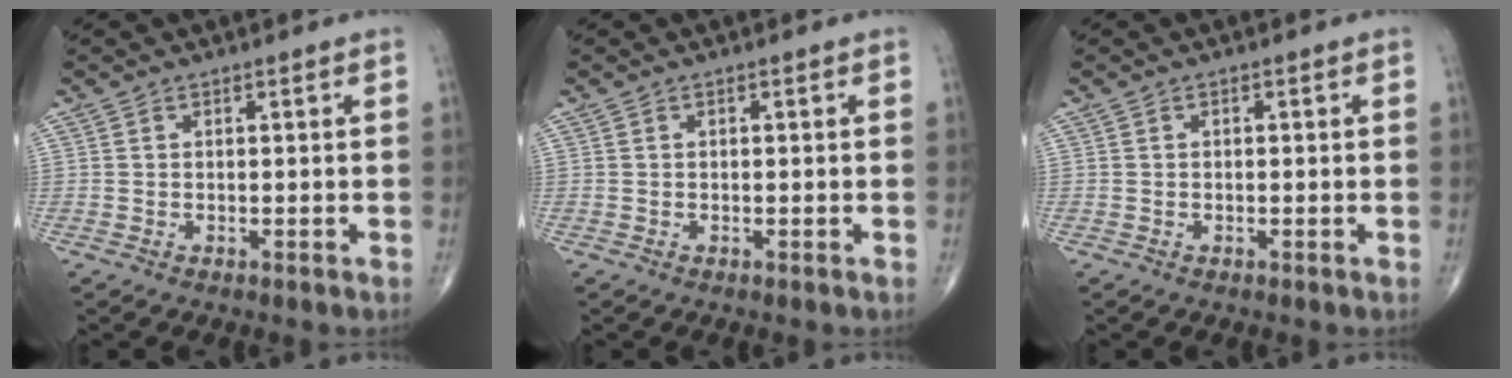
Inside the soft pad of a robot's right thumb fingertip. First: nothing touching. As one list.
[{"total": 0.0}, {"total": 0.0}]